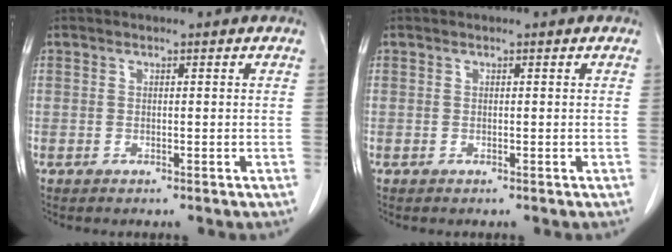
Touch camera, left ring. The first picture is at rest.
{"total": 0.0}